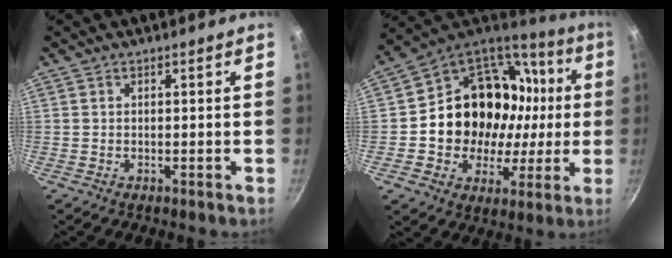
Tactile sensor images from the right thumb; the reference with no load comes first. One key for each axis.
{"total": 25.0, "fx": 2.2, "fy": 20.2, "fz": 14.6, "tx": -0.214, "ty": 0.039, "tz": 0.049}